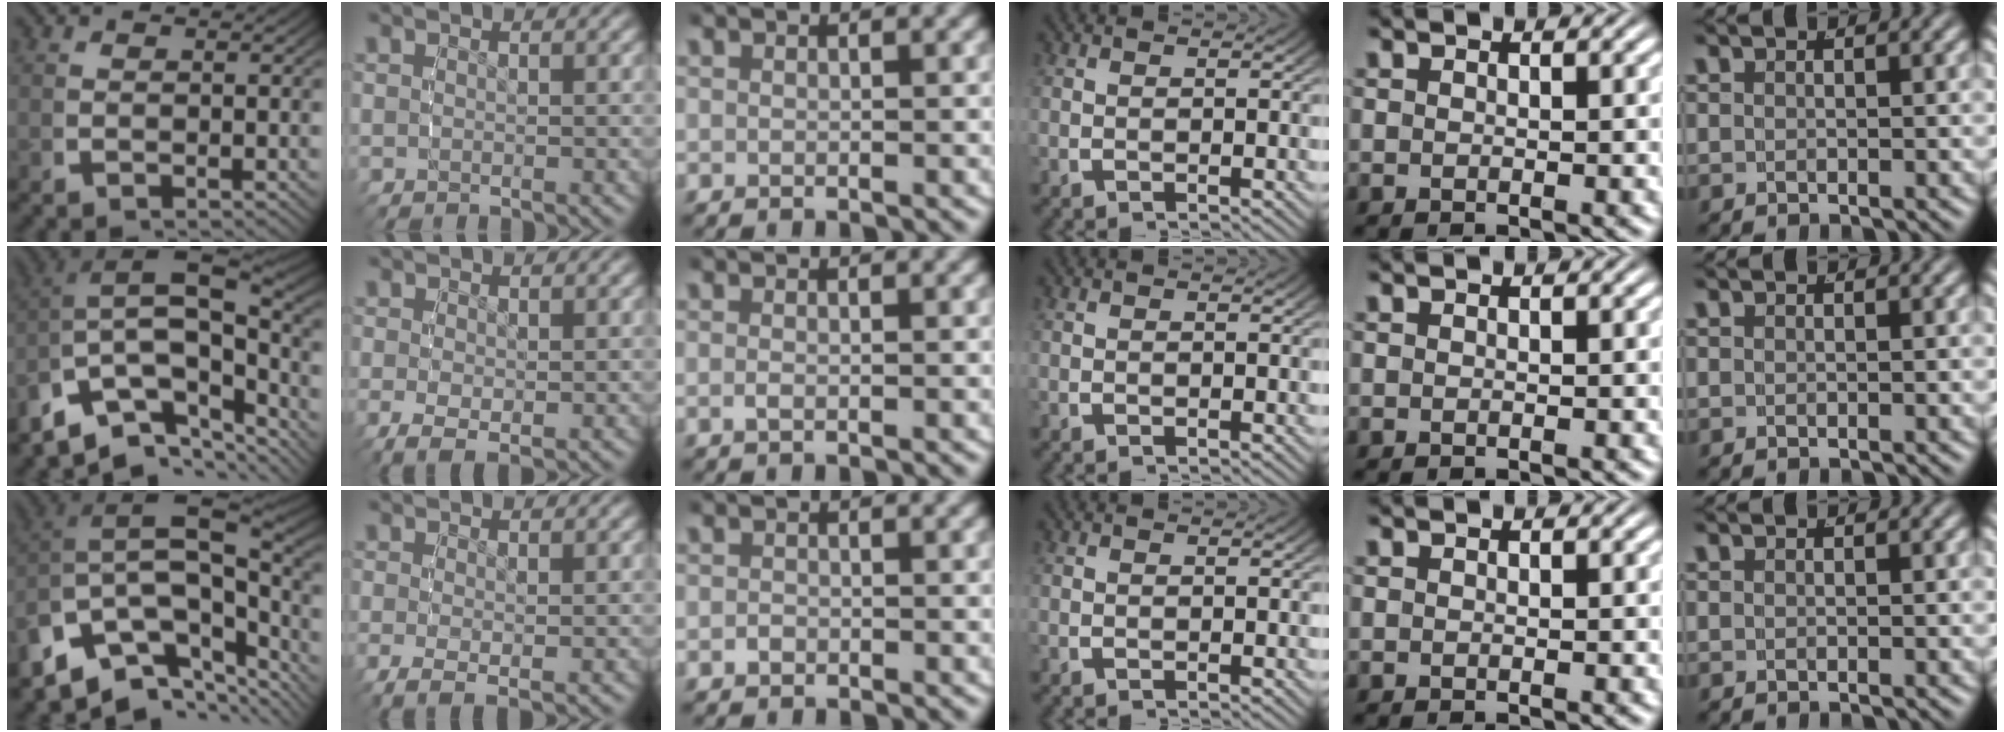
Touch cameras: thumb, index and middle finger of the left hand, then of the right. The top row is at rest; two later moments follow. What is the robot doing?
{"motion": "grasp_and_lifting", "object": "backpack"}